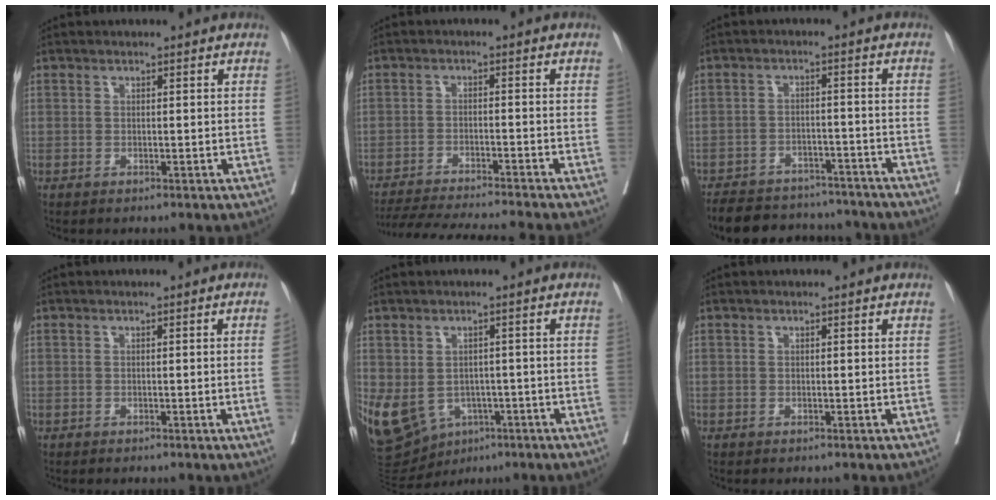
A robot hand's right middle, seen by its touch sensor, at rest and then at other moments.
{"total": 12.7, "force": [-11.7, -1.4, 4.7], "torque": [-0.053, -0.017, -0.181]}
{"total": 15.1, "force": [-13.6, 5.0, 4.1], "torque": [-0.076, 0.012, -0.184]}
{"total": 1.1, "force": [-0.3, -0.4, 1.0], "torque": [-0.010, 0.001, -0.006]}
{"total": 11.5, "force": [-4.5, 8.9, 5.8], "torque": [-0.127, 0.006, -0.059]}
{"total": 0.0}